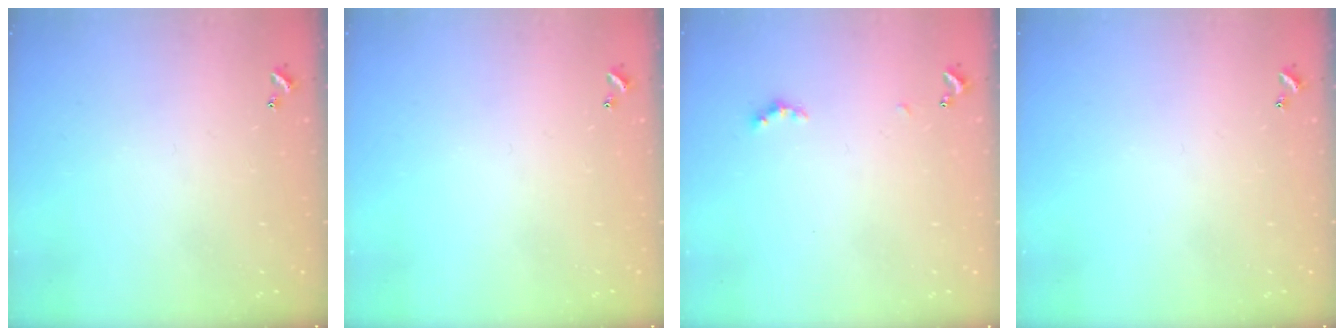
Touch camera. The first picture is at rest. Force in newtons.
{"total": 0.0}
{"total": 2.6, "press": 2.6, "slide": 0.6}
{"total": 0.0}